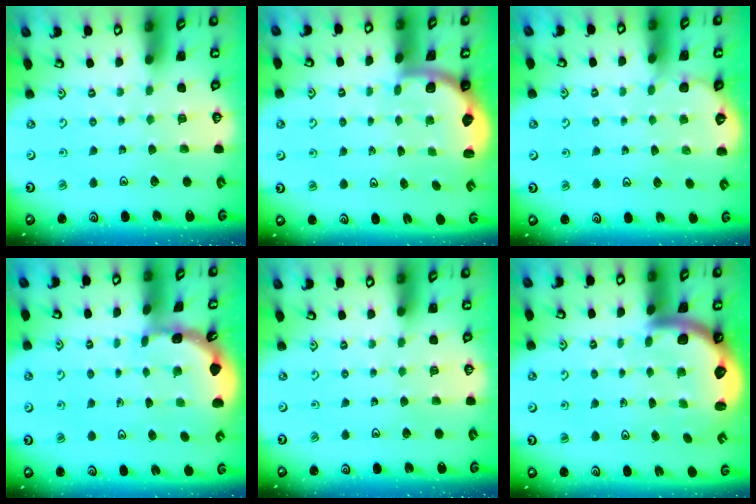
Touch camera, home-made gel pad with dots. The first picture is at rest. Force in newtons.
{"total": 2.2, "press": 2.0, "slide": 1.1}
{"total": 2.0, "press": 2.0, "slide": 0.1}
{"total": 1.9, "press": 1.9, "slide": 0.1}
{"total": 0.0}
{"total": 3.2, "press": 3.1, "slide": 0.5}